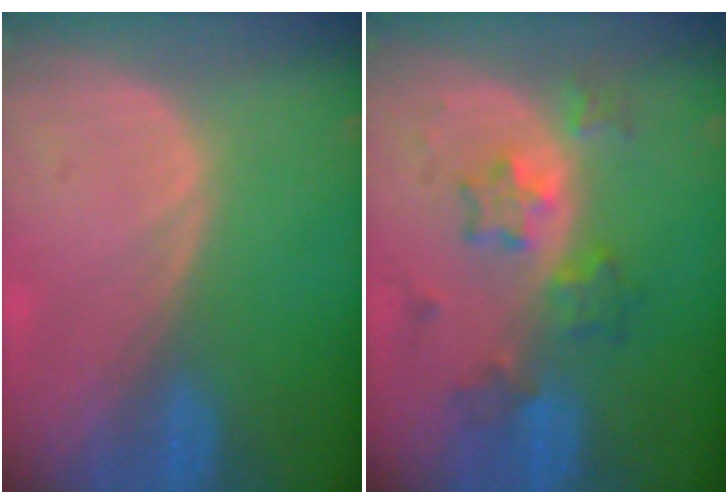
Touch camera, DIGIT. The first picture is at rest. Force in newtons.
{"total": 5.9, "press": 5.9, "slide": 0.3}